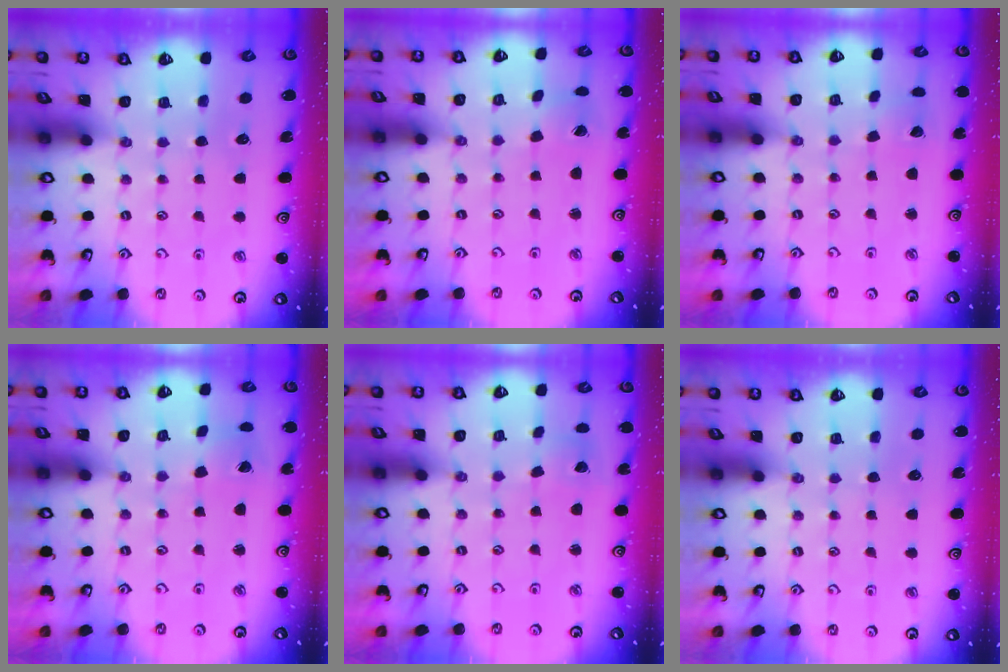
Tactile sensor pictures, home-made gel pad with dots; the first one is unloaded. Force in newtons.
{"total": 1.6, "press": 1.6, "slide": 0.2}
{"total": 1.4, "press": 1.4, "slide": 0.2}
{"total": 2.0, "press": 2.0, "slide": 0.3}
{"total": 2.6, "press": 2.6, "slide": 0.2}
{"total": 0.0}